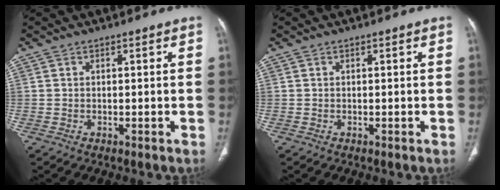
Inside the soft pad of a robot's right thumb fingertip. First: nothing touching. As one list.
[{"total": 0.0}]